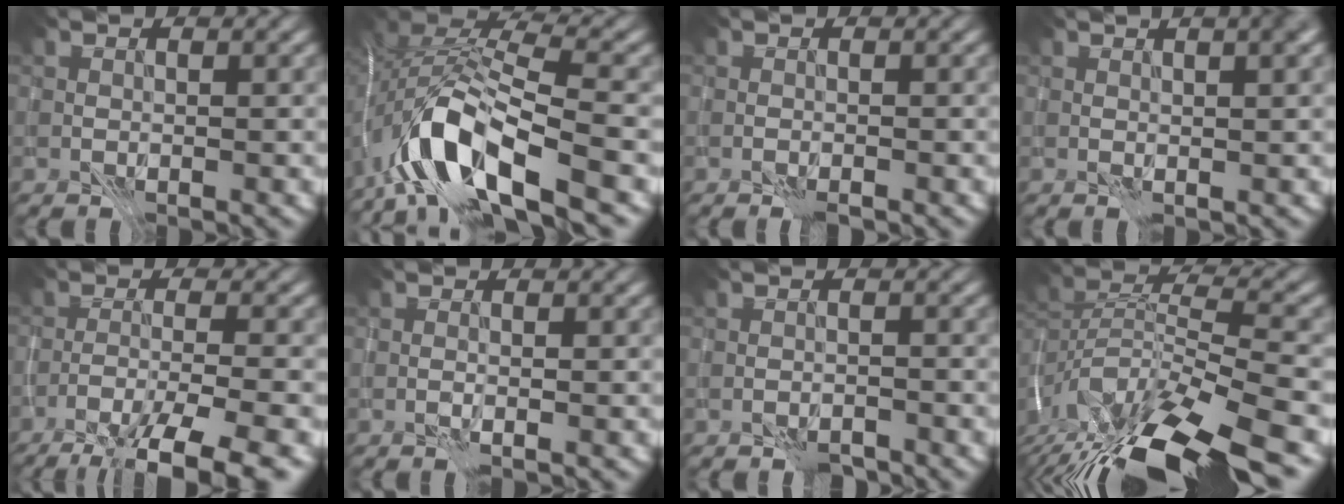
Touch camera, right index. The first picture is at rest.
{"total": 11.2, "force": [-5.5, 4.8, 8.5], "torque": [-0.164, 0.002, -0.107]}
{"total": 0.8, "force": [-0.7, 0.1, 0.5], "torque": [-0.013, 0.005, -0.011]}
{"total": 4.6, "force": [1.8, 1.8, 3.8], "torque": [-0.018, 0.027, -0.002]}
{"total": 9.0, "force": [-6.0, 1.9, 6.4], "torque": [-0.098, 0.000, -0.096]}
{"total": 0.6, "force": [0.3, 0.1, 0.5], "torque": [-0.007, 0.005, -0.002]}
{"total": 1.2, "force": [-1.1, 0.5, 0.3], "torque": [-0.001, 0.005, -0.018]}
{"total": 13.0, "force": [-9.2, 3.8, 8.4], "torque": [-0.167, 0.006, -0.147]}